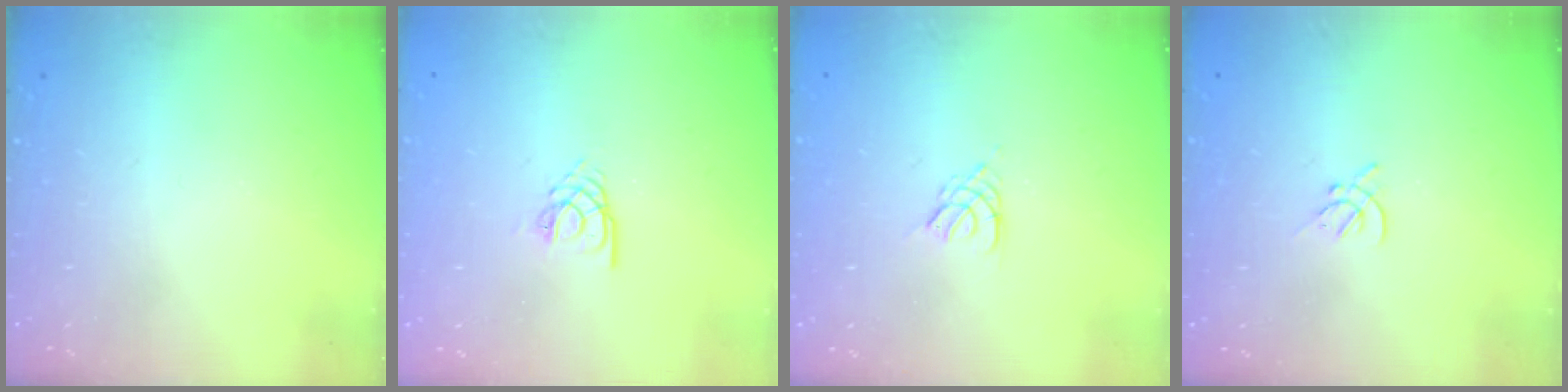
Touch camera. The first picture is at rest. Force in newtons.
{"total": 2.6, "press": 2.6, "slide": 0.3}
{"total": 2.6, "press": 2.5, "slide": 0.5}
{"total": 2.2, "press": 2.1, "slide": 0.6}